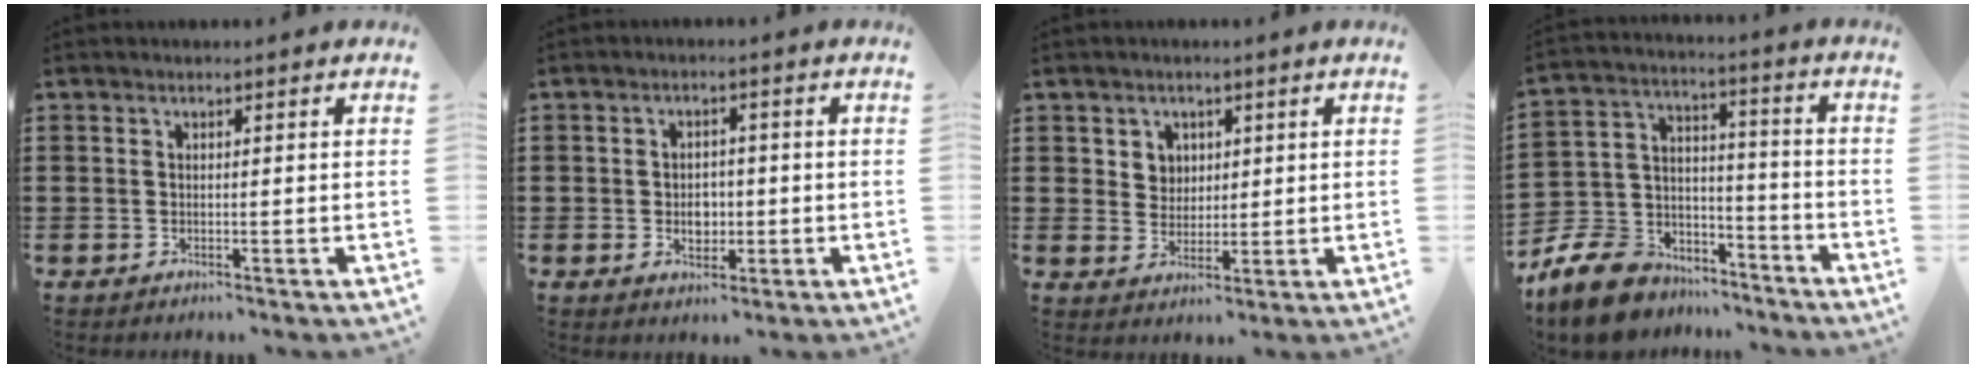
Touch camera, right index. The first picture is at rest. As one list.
[{"total": 3.4, "force": [-0.5, 2.6, 2.1], "torque": [-0.030, -0.001, -0.016]}, {"total": 3.5, "force": [1.6, 3.0, 0.6], "torque": [-0.018, 0.007, 0.027]}, {"total": 10.2, "force": [-8.8, 4.7, 2.1], "torque": [-0.070, 0.028, -0.172]}]